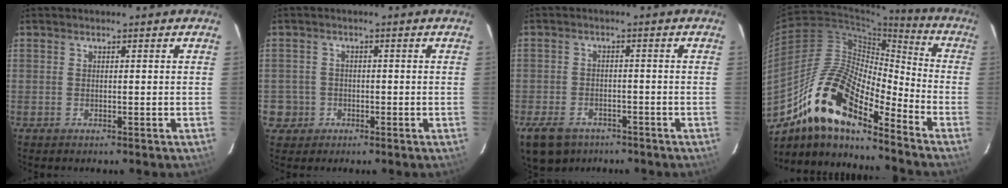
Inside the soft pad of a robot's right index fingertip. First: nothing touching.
{"total": 4.5, "force": [-1.3, 4.3, 0.3], "torque": [-0.014, 0.025, -0.018]}
{"total": 10.6, "force": [-7.1, 6.4, 4.5], "torque": [-0.121, -0.005, -0.114]}
{"total": 18.3, "force": [-12.5, 5.8, 12.0], "torque": [-0.212, 0.001, -0.248]}